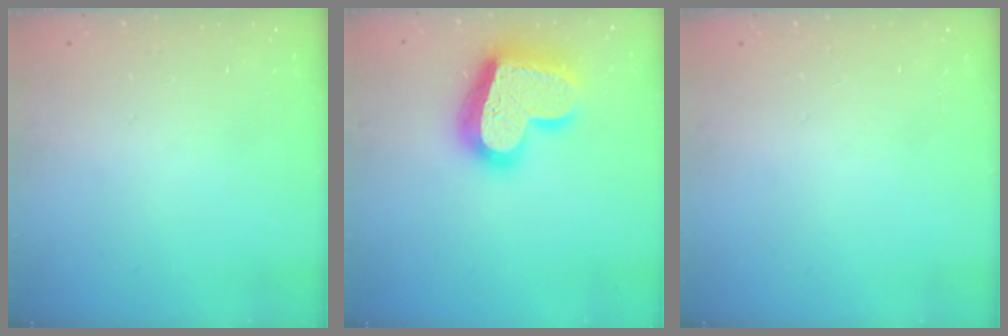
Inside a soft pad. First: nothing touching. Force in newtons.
{"total": 24.6, "press": 24.5, "slide": 1.9}
{"total": 0.0}